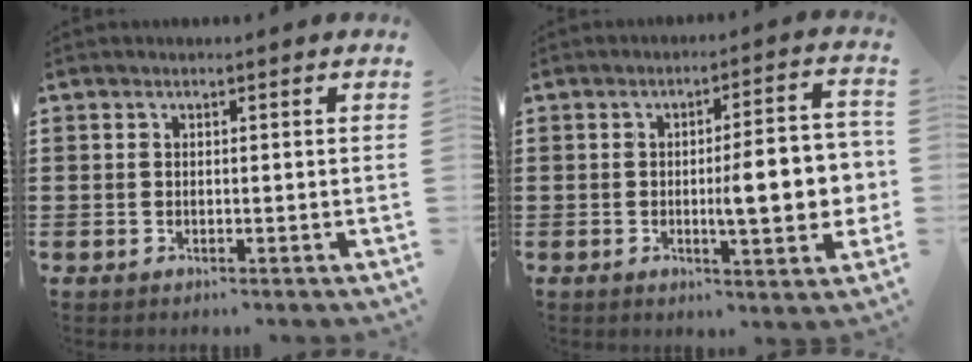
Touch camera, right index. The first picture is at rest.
{"total": 10.0, "force": [-1.0, 2.2, 9.7], "torque": [-0.138, -0.008, -0.021]}